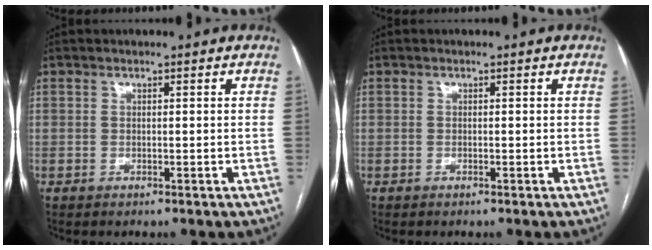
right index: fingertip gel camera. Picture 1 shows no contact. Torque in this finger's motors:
{"motor_torque": [-0.12, -0.03, 0.00, -0.01]}